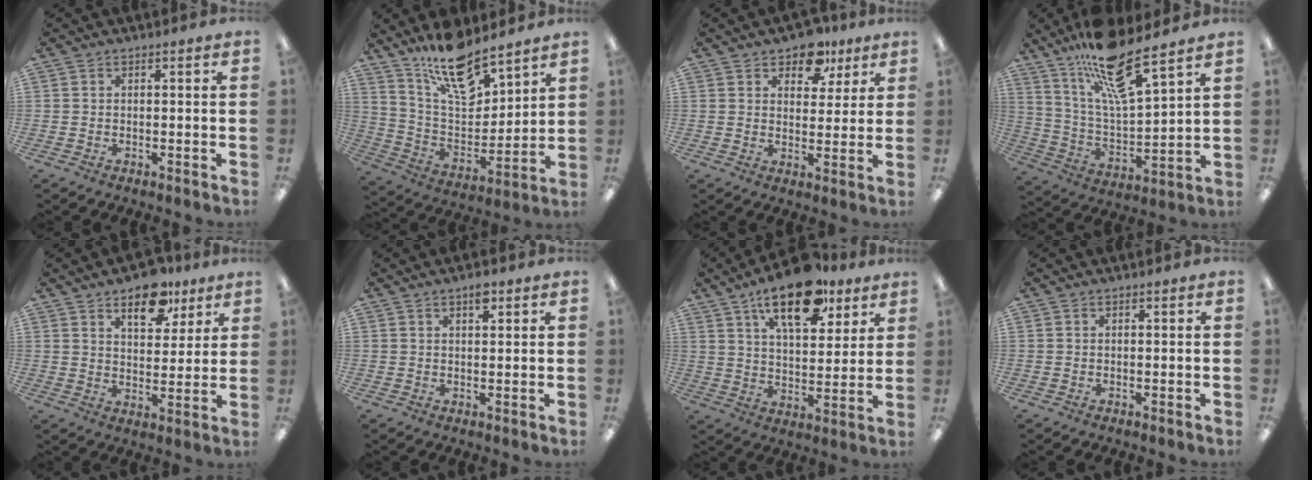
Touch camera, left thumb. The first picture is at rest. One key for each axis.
{"total": 17.1, "fx": 13.2, "fy": 6.4, "fz": 8.7, "tx": -0.154, "ty": -0.083, "tz": 0.231}
{"total": 9.2, "fx": 6.4, "fy": 5.5, "fz": 3.7, "tx": -0.039, "ty": -0.033, "tz": 0.112}
{"total": 16.6, "fx": 12.7, "fy": 3.3, "fz": 10.2, "tx": -0.189, "ty": -0.075, "tz": 0.214}
{"total": 11.7, "fx": 7.9, "fy": 5.7, "fz": 6.5, "tx": -0.075, "ty": -0.038, "tz": 0.132}
{"total": 2.8, "fx": 2.0, "fy": 1.0, "fz": 1.8, "tx": -0.022, "ty": -0.003, "tz": 0.031}
{"total": 17.4, "fx": 11.1, "fy": 7.8, "fz": 10.9, "tx": -0.162, "ty": -0.048, "tz": 0.184}
{"total": 0.0}